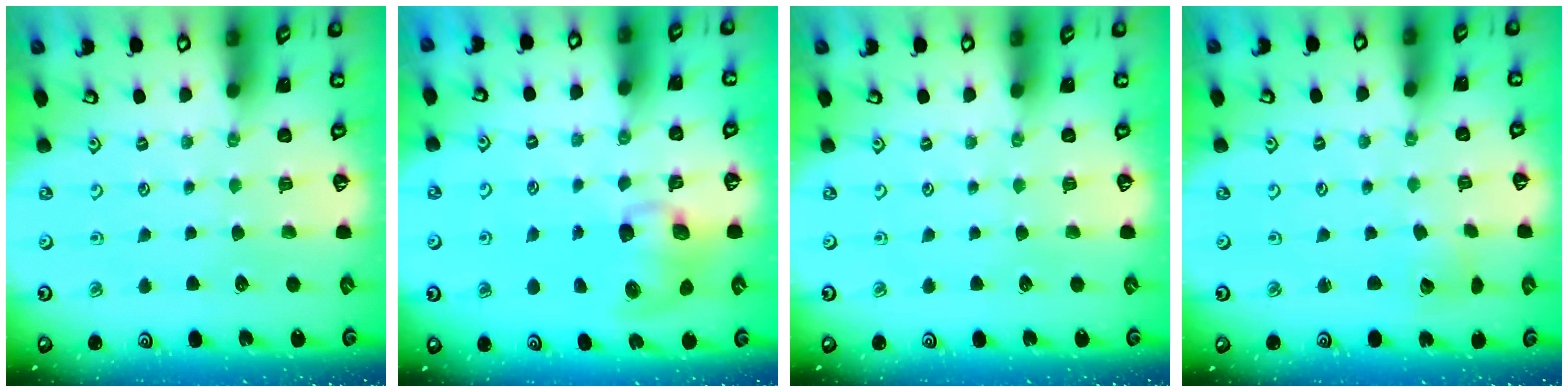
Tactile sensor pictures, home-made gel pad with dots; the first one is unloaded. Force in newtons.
{"total": 9.2, "press": 9.1, "slide": 1.4}
{"total": 0.0}
{"total": 2.3, "press": 2.3, "slide": 0.3}